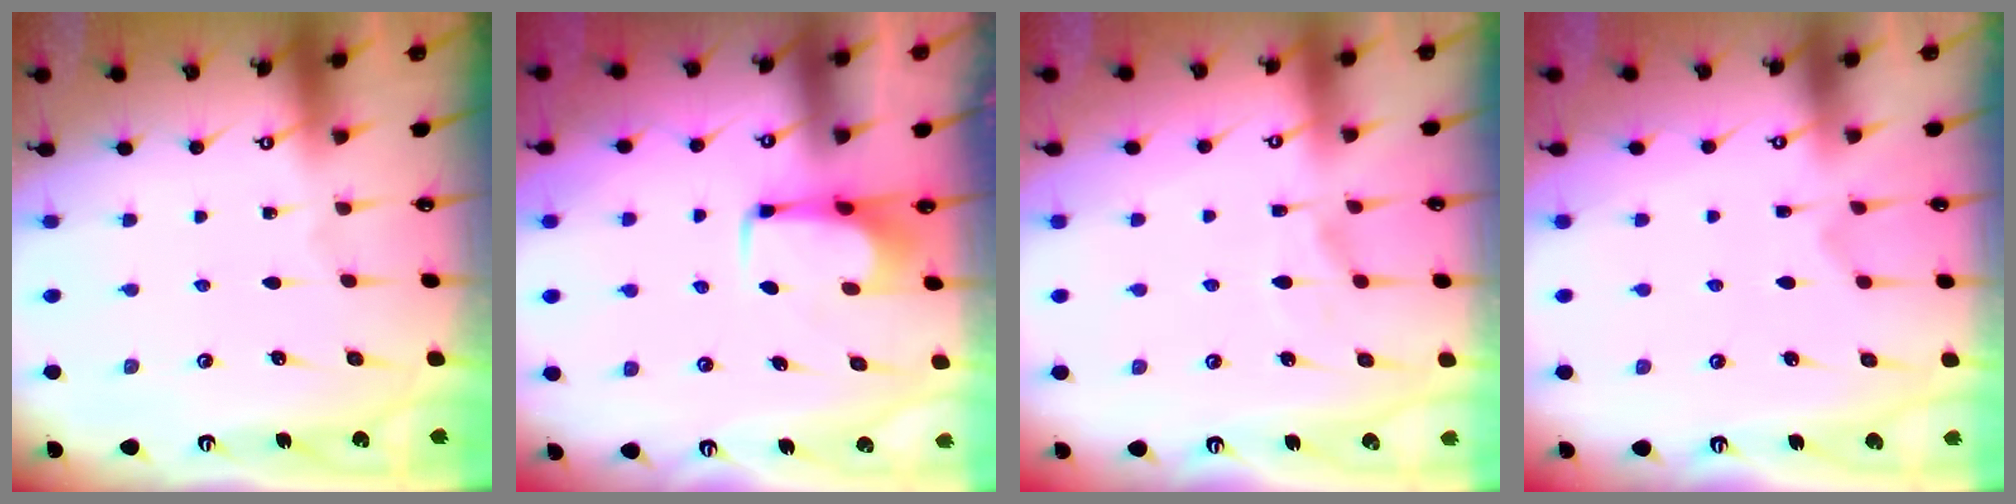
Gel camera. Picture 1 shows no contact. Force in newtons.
{"total": 1.6, "press": 1.5, "slide": 0.5}
{"total": 1.2, "press": 0.0, "slide": 1.2}
{"total": 2.9, "press": 2.6, "slide": 1.3}